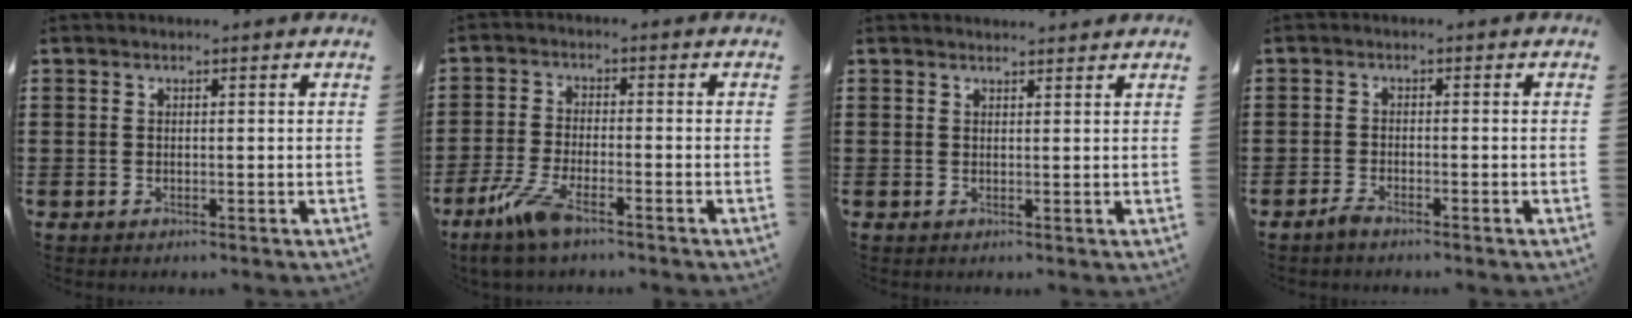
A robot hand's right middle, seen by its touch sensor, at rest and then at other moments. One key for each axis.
{"total": 6.8, "fx": -4.1, "fy": 1.6, "fz": 5.1, "tx": -0.122, "ty": -0.015, "tz": -0.080}
{"total": 1.3, "fx": 1.3, "fy": 0.0, "fz": 0.1, "tx": 0.003, "ty": -0.002, "tz": 0.023}
{"total": 1.6, "fx": -1.3, "fy": 0.3, "fz": 0.9, "tx": -0.025, "ty": -0.004, "tz": -0.028}